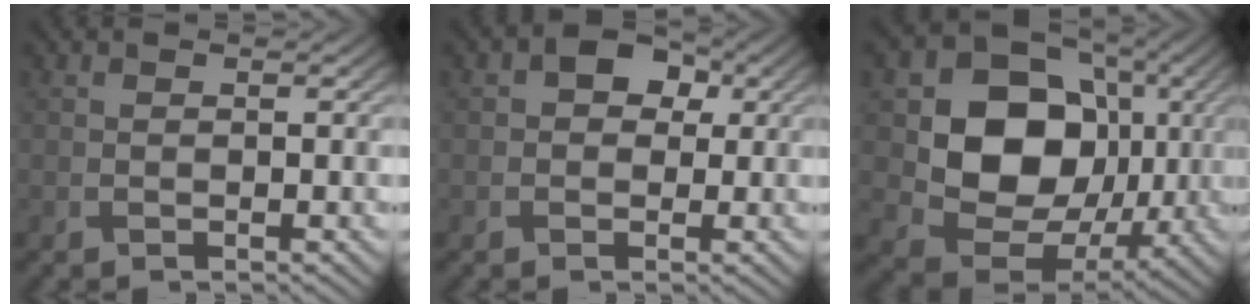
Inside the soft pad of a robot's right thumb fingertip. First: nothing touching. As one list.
[{"total": 4.5, "force": [1.1, 3.6, 2.5], "torque": [-0.030, 0.008, -0.004]}, {"total": 14.3, "force": [1.2, 11.5, 8.4], "torque": [-0.140, -0.013, 0.014]}]